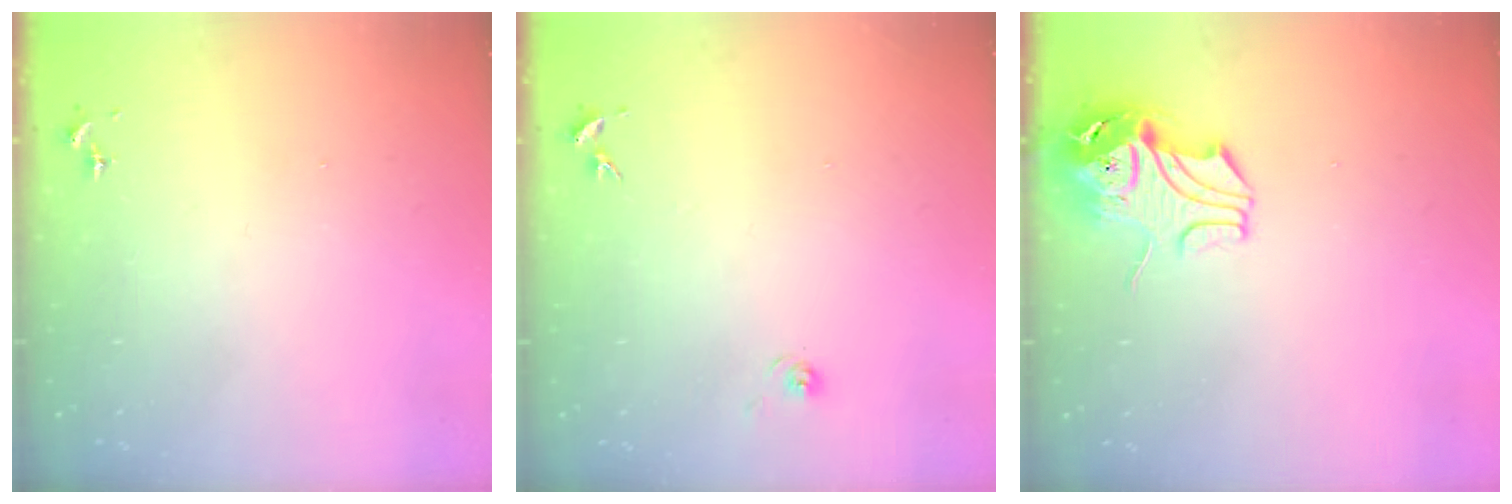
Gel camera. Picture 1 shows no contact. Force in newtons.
{"total": 5.8, "press": 5.8, "slide": 0.5}
{"total": 9.1, "press": 9.0, "slide": 1.4}